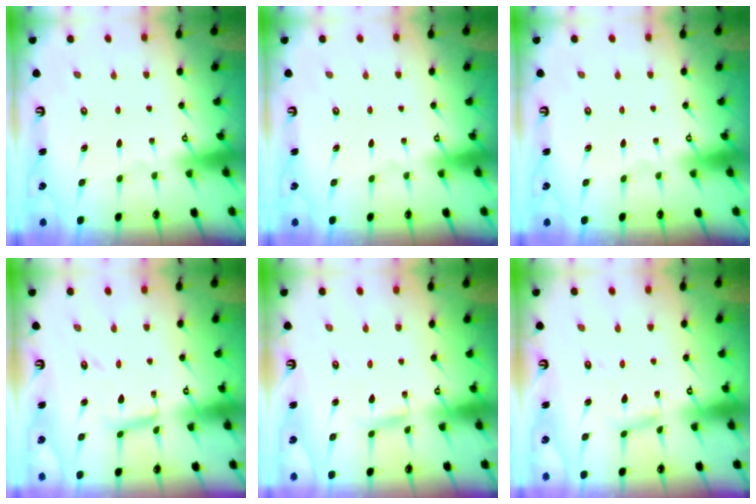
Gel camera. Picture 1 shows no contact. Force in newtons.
{"total": 0.0}
{"total": 0.0}
{"total": 7.3, "press": 7.3, "slide": 0.2}
{"total": 2.9, "press": 2.9, "slide": 0.2}
{"total": 5.2, "press": 5.2, "slide": 0.4}